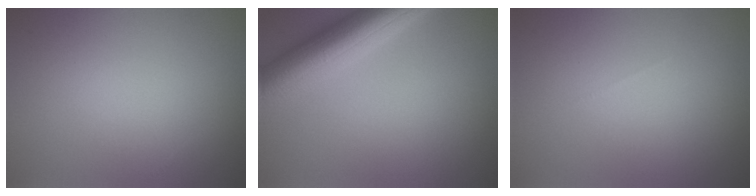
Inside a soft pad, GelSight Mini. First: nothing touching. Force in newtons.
{"total": 8.2, "press": 8.2, "slide": 0.3}
{"total": 0.0}